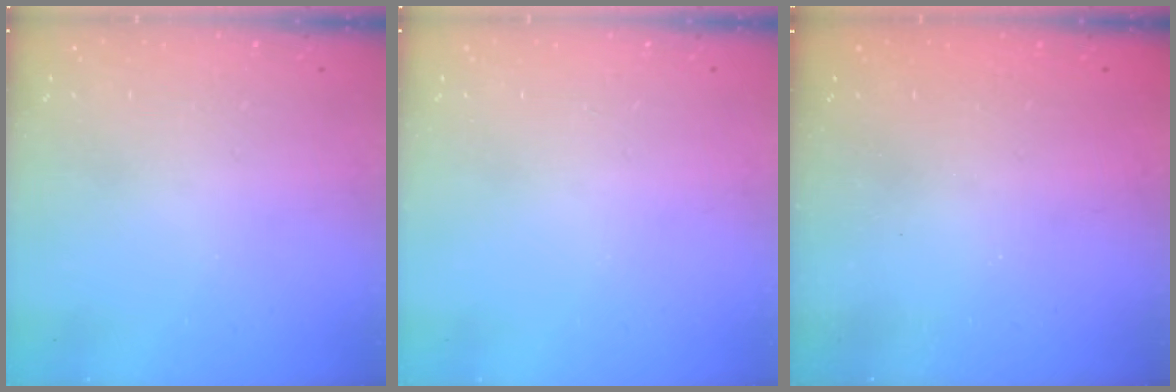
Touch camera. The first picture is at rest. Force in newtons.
{"total": 0.0}
{"total": 2.4, "press": 2.2, "slide": 0.8}